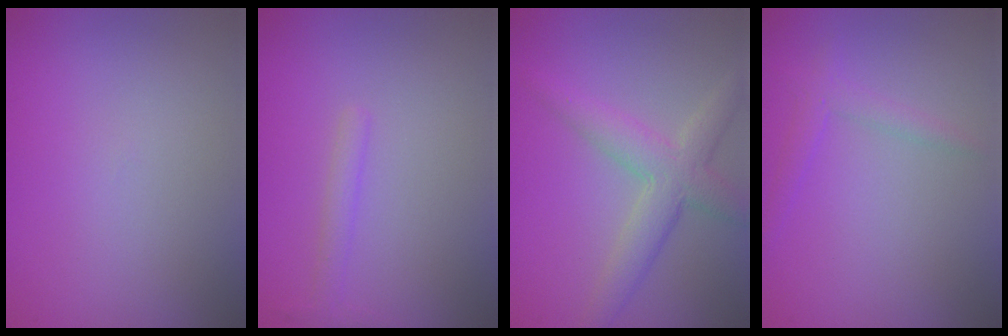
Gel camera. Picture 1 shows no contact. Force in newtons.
{"total": 1.2, "press": 1.2, "slide": 0.0}
{"total": 4.2, "press": 4.2, "slide": 0.2}
{"total": 1.5, "press": 1.5, "slide": 0.1}